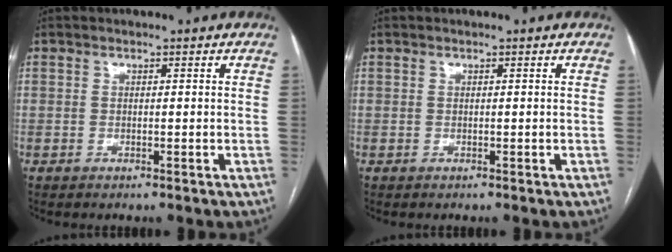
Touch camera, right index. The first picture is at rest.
{"total": 0.0}